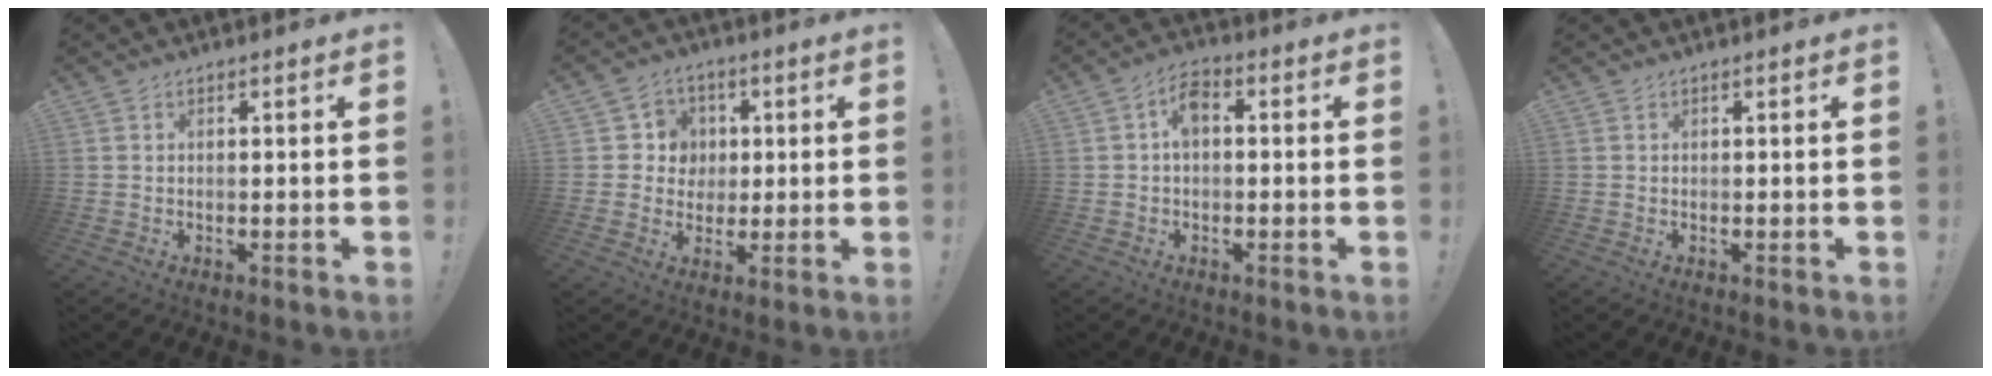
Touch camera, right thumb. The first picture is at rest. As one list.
[{"total": 7.2, "force": [0.4, 7.1, 1.1], "torque": [-0.009, -0.002, 0.012]}, {"total": 4.9, "force": [0.3, 2.9, 3.9], "torque": [-0.068, 0.010, 0.007]}, {"total": 0.0}]